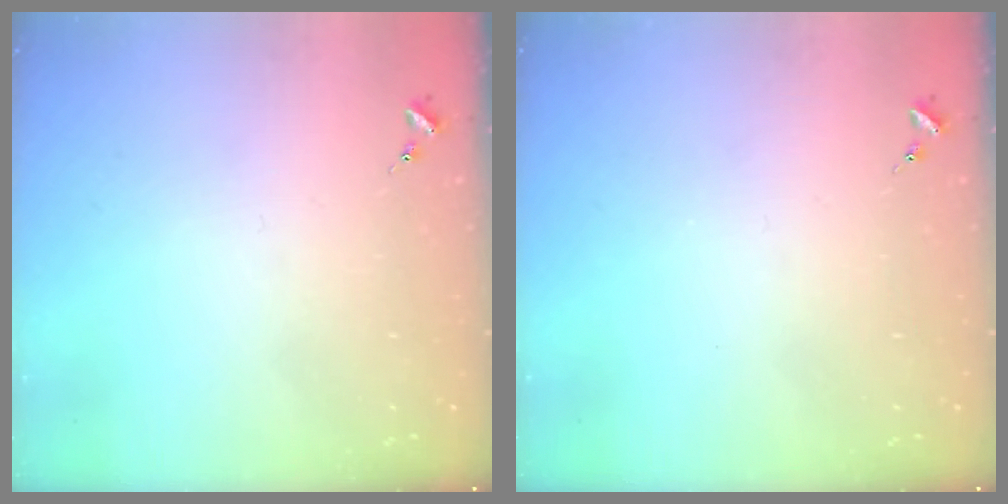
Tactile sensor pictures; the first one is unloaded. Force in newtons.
{"total": 0.0}